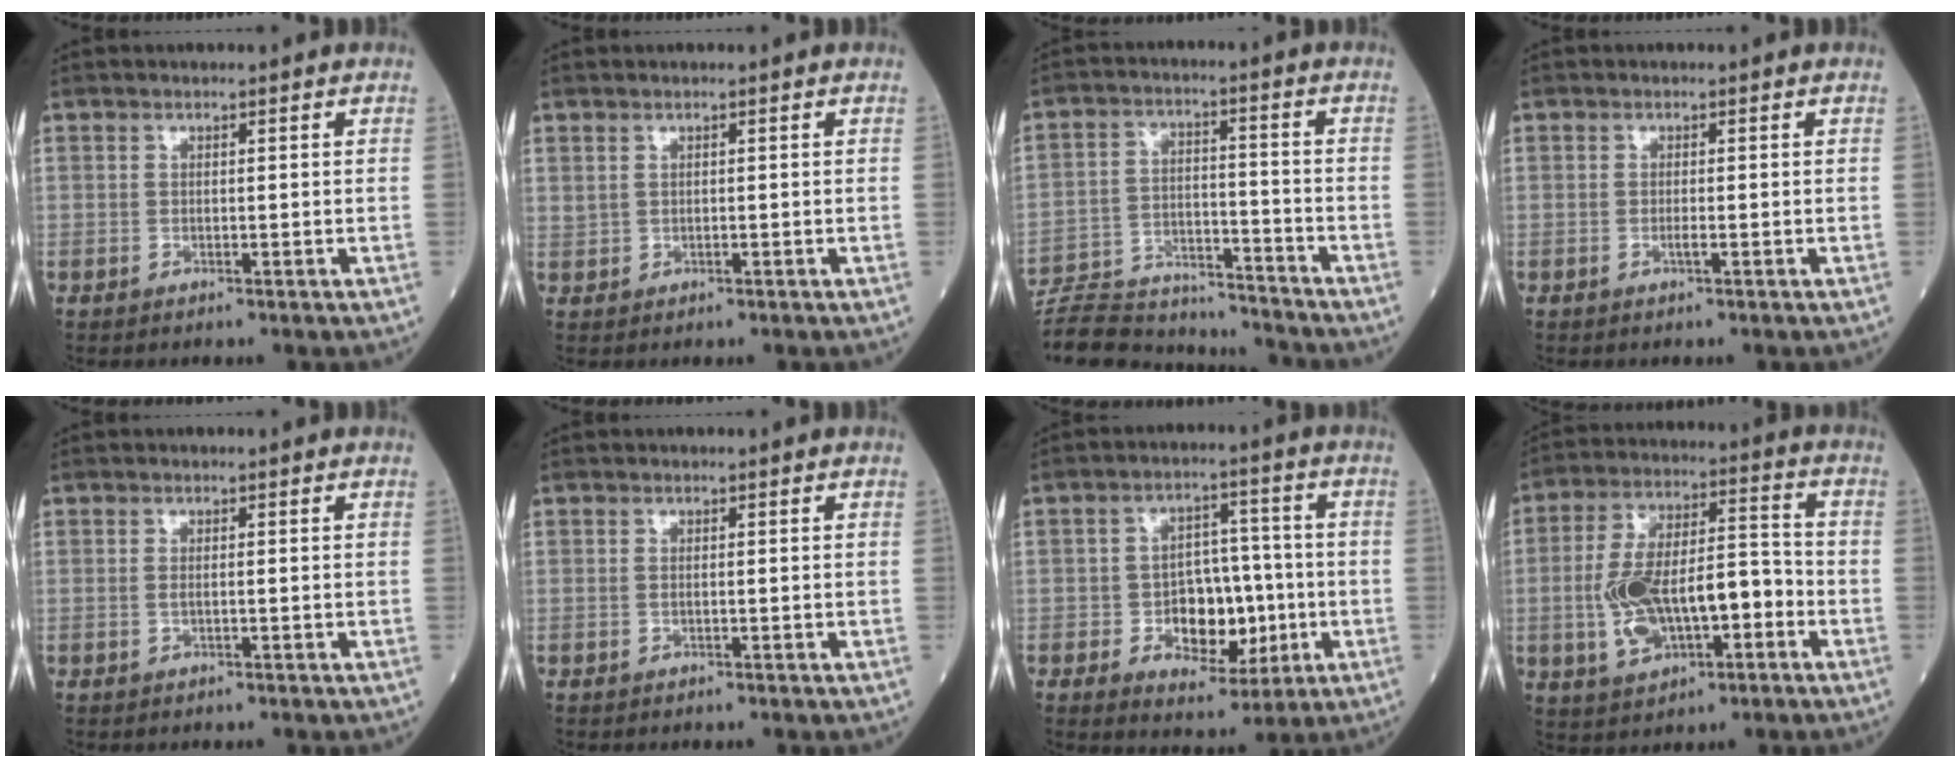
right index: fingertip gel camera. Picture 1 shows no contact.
{"total": 0.7, "force": [0.6, 0.4, 0.2], "torque": [-0.004, 0.006, 0.013]}
{"total": 16.9, "force": [-16.4, 2.3, 3.4], "torque": [-0.069, 0.013, -0.254]}
{"total": 0.7, "force": [-0.3, 0.0, 0.7], "torque": [-0.015, 0.000, -0.005]}
{"total": 0.5, "force": [-0.1, 0.2, 0.5], "torque": [-0.013, 0.000, -0.002]}
{"total": 0.0}
{"total": 9.7, "force": [-2.1, 5.6, 7.6], "torque": [-0.115, 0.014, -0.025]}
{"total": 13.6, "force": [-3.5, 5.7, 11.8], "torque": [-0.226, 0.026, -0.052]}